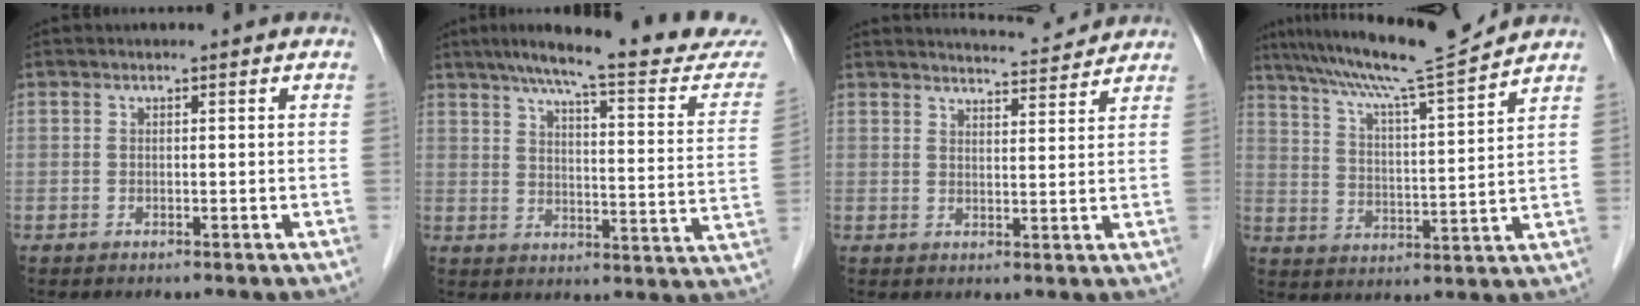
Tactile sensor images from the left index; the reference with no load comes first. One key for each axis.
{"total": 21.8, "fx": 19.1, "fy": 1.1, "fz": 10.4, "tx": -0.145, "ty": -0.046, "tz": 0.239}
{"total": 6.7, "fx": 6.7, "fy": 0.1, "fz": 0.8, "tx": -0.019, "ty": 0.005, "tz": 0.085}
{"total": 13.2, "fx": 11.8, "fy": -1.8, "fz": 5.7, "tx": -0.104, "ty": -0.006, "tz": 0.189}